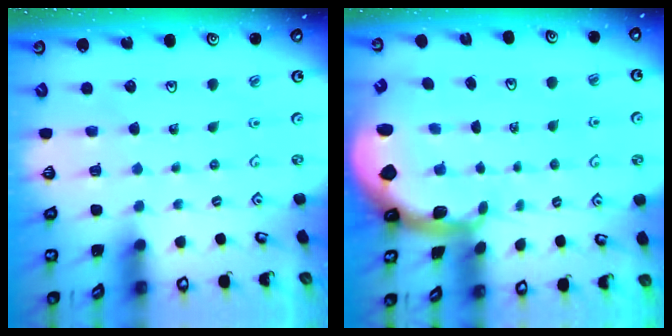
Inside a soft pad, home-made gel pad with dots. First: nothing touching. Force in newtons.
{"total": 1.9, "press": 1.9, "slide": 0.6}